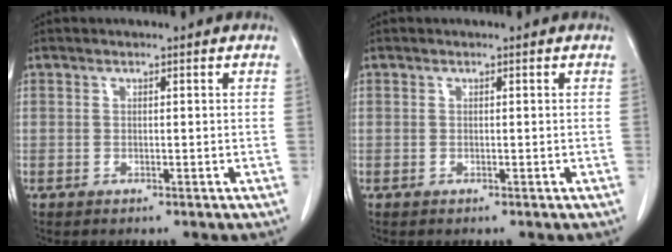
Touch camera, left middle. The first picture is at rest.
{"total": 0.0}